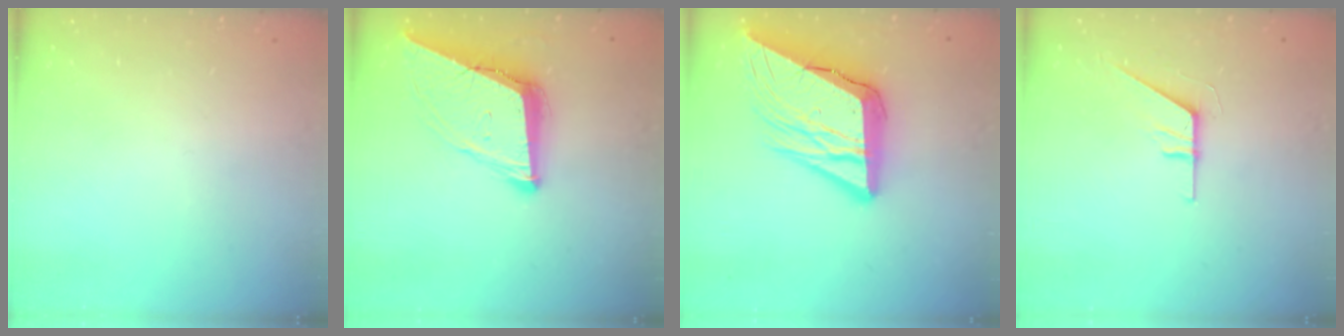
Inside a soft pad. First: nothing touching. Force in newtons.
{"total": 11.8, "press": 11.2, "slide": 3.8}
{"total": 18.2, "press": 18.0, "slide": 2.6}
{"total": 5.9, "press": 5.9, "slide": 0.6}